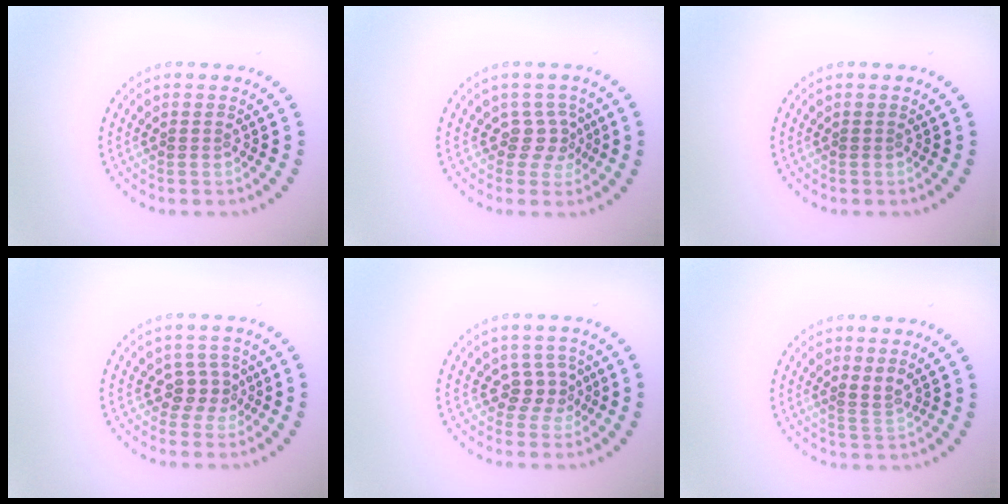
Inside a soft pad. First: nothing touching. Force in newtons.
{"total": 2.1, "press": 1.5, "slide": 1.5}
{"total": 0.0}
{"total": 2.2, "press": 1.6, "slide": 1.4}
{"total": 2.1, "press": 1.6, "slide": 1.4}
{"total": 1.1, "press": 0.7, "slide": 0.8}